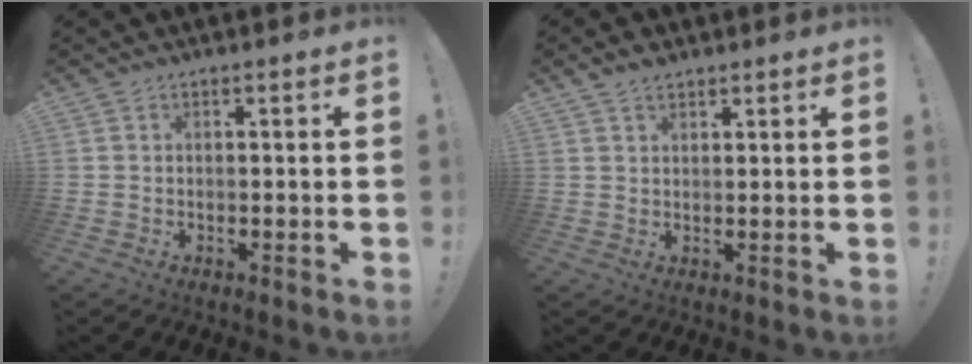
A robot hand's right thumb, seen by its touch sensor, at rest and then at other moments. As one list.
[{"total": 3.2, "force": [2.4, 1.7, 1.2], "torque": [-0.021, -0.009, 0.046]}]